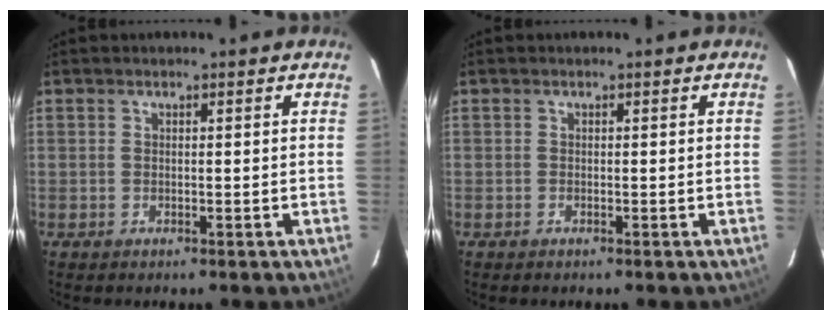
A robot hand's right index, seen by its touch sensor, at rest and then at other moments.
{"total": 0.0}